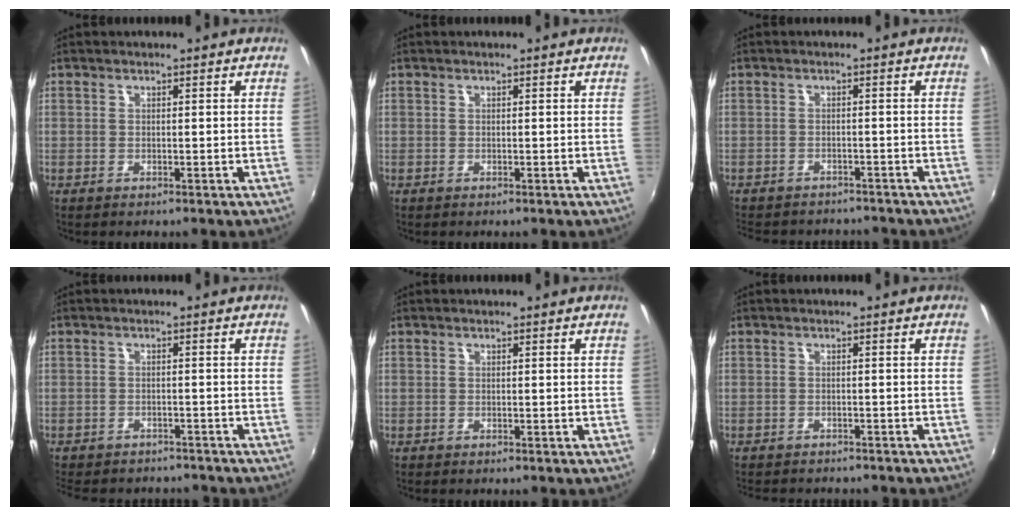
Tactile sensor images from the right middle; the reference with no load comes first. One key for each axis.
{"total": 0.0}
{"total": 9.7, "fx": -8.6, "fy": 3.2, "fz": 3.1, "tx": -0.077, "ty": -0.019, "tz": -0.122}
{"total": 10.6, "fx": -9.3, "fy": 3.7, "fz": 3.6, "tx": -0.091, "ty": -0.018, "tz": -0.132}
{"total": 0.0}
{"total": 5.9, "fx": -5.3, "fy": 1.5, "fz": 2.0, "tx": -0.051, "ty": -0.015, "tz": -0.075}